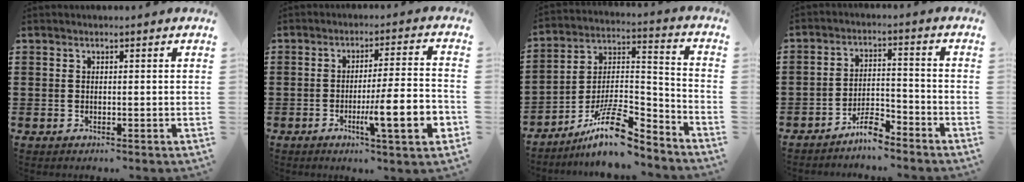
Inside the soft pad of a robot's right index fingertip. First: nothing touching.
{"total": 10.6, "force": [-3.7, 1.3, 9.9], "torque": [-0.150, -0.005, -0.062]}
{"total": 12.6, "force": [-9.1, 4.1, 7.7], "torque": [-0.140, 0.030, -0.168]}
{"total": 5.2, "force": [-4.5, 1.3, 2.2], "torque": [-0.045, 0.013, -0.088]}